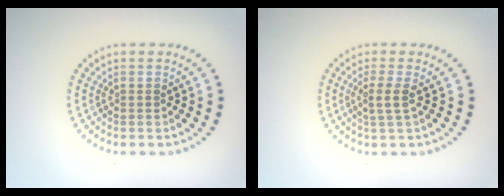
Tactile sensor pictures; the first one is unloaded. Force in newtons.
{"total": 1.7, "press": 1.4, "slide": 1.0}